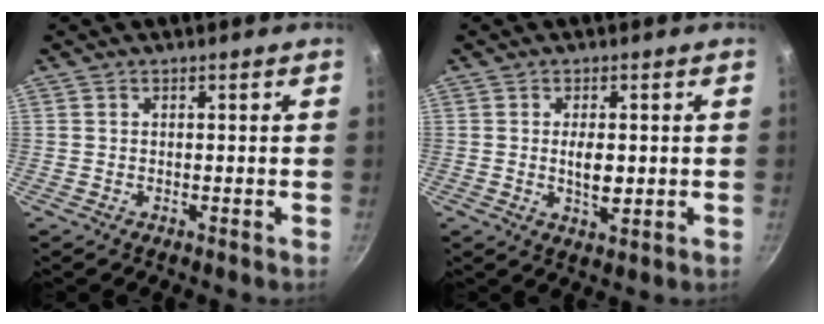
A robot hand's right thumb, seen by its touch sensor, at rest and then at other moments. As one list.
[{"total": 4.4, "force": [0.1, 2.0, 3.9], "torque": [-0.061, -0.006, 0.003]}]